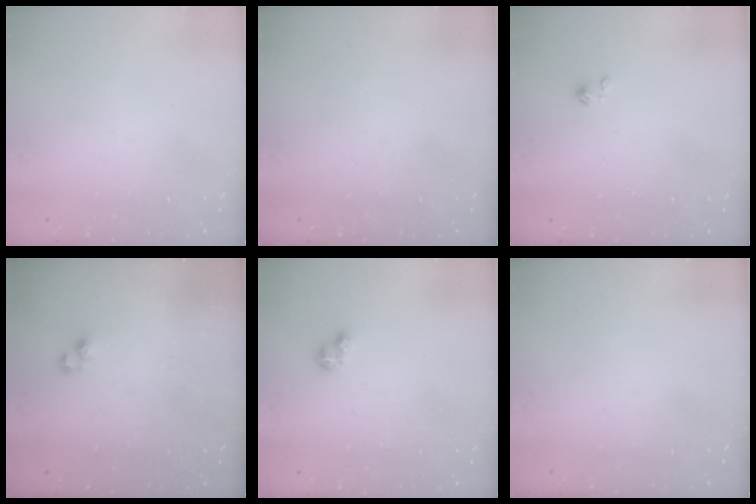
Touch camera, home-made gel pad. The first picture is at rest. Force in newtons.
{"total": 0.0}
{"total": 0.0}
{"total": 3.7, "press": 3.7, "slide": 0.2}
{"total": 2.8, "press": 2.8, "slide": 0.4}
{"total": 0.0}